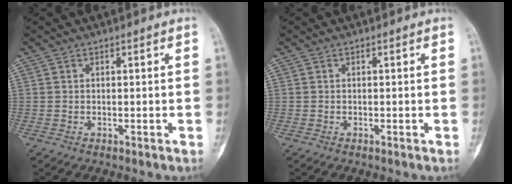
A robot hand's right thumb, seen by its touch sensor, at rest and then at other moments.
{"total": 0.0}